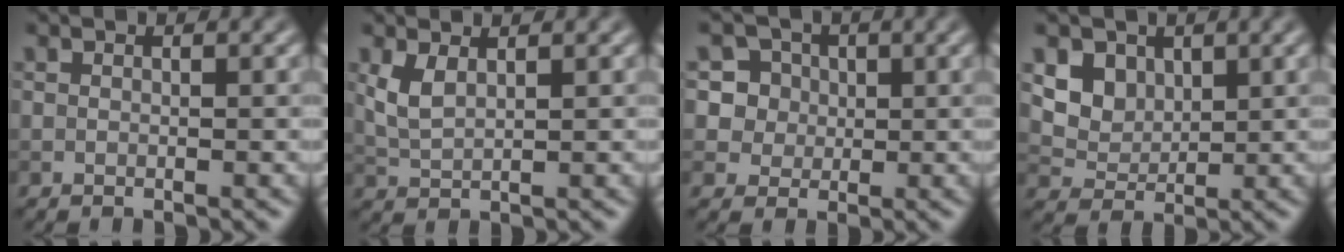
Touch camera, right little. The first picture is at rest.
{"total": 2.1, "force": [1.0, 0.8, 1.7], "torque": [-0.046, 0.000, 0.024]}
{"total": 6.2, "force": [2.4, 5.4, 2.0], "torque": [-0.026, 0.020, 0.024]}
{"total": 5.3, "force": [2.7, 3.8, 2.3], "torque": [-0.063, -0.008, 0.063]}